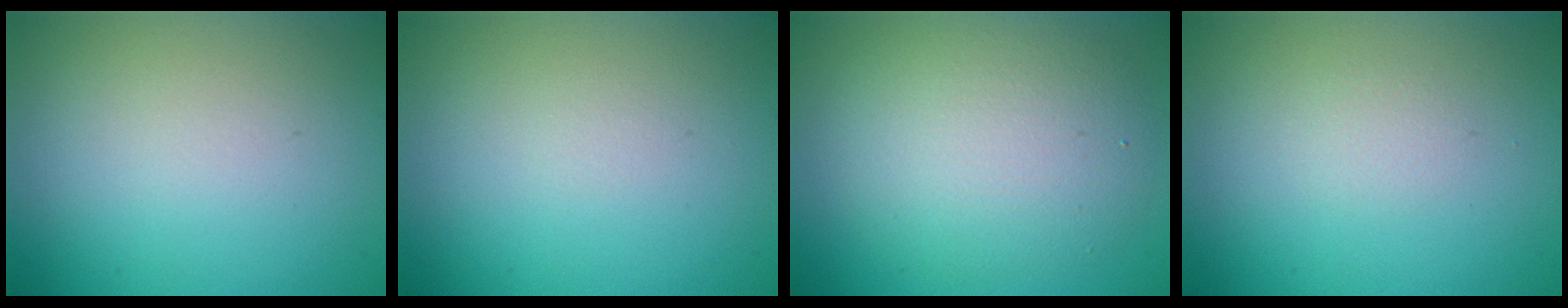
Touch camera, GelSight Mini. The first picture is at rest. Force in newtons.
{"total": 0.0}
{"total": 6.1, "press": 6.1, "slide": 0.2}
{"total": 0.5, "press": 0.5, "slide": 0.1}